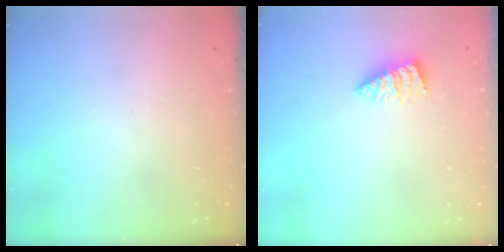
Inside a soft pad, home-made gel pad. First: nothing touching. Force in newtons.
{"total": 2.3, "press": 2.3, "slide": 0.4}